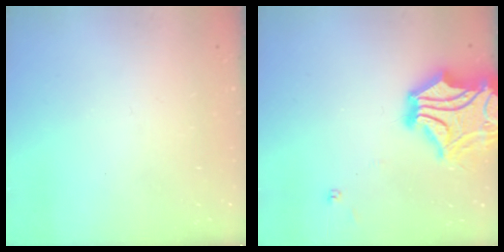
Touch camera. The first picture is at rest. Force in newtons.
{"total": 12.4, "press": 12.0, "slide": 2.8}